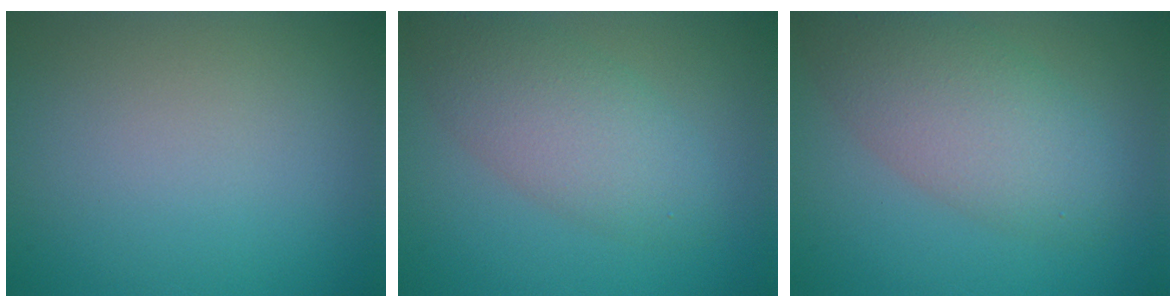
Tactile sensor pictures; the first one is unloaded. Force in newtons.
{"total": 4.7, "press": 4.7, "slide": 0.3}
{"total": 6.0, "press": 6.0, "slide": 0.2}